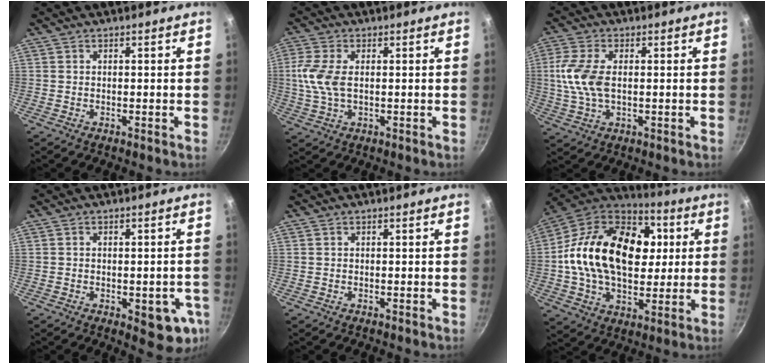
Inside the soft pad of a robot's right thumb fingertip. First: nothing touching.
{"total": 7.6, "force": [0.5, 4.2, 6.3], "torque": [-0.139, 0.004, 0.005]}
{"total": 9.2, "force": [0.5, 5.1, 7.7], "torque": [-0.162, 0.004, 0.004]}
{"total": 8.7, "force": [-2.5, 4.0, 7.2], "torque": [-0.053, 0.005, -0.027]}
{"total": 0.0}
{"total": 28.0, "force": [3.7, 18.6, 20.5], "torque": [-0.328, 0.024, 0.051]}